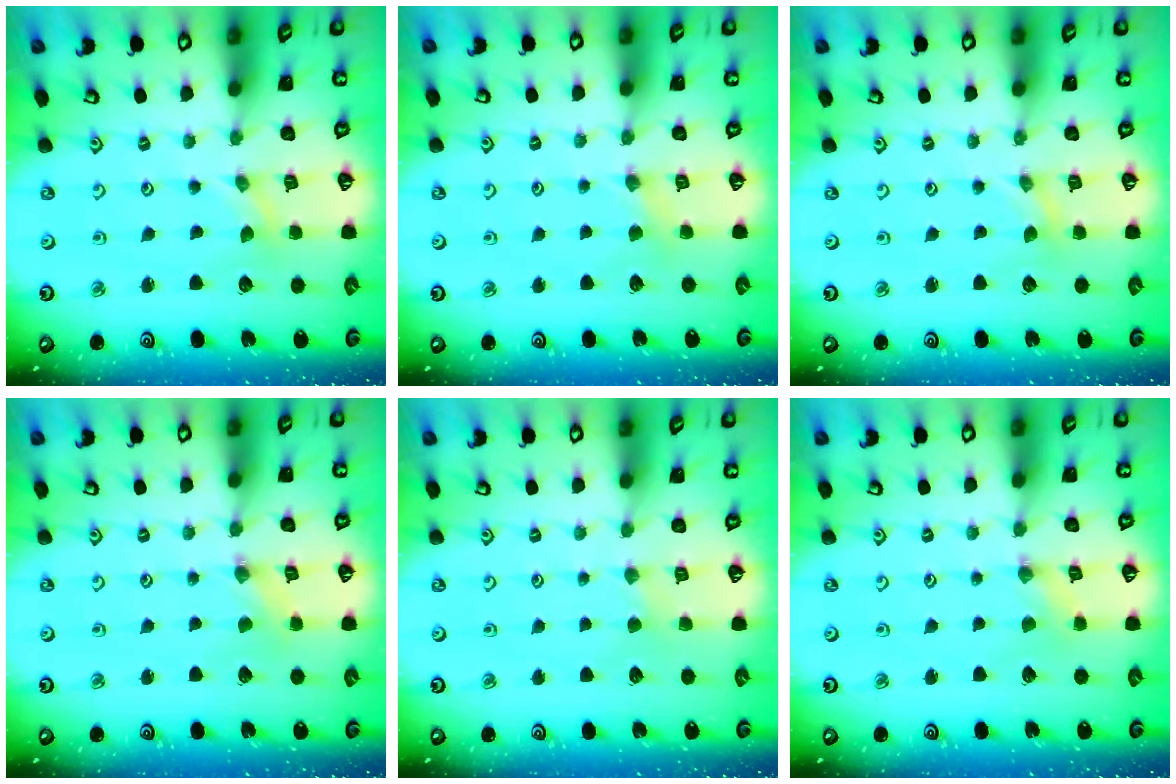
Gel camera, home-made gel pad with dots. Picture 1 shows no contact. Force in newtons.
{"total": 2.6, "press": 2.6, "slide": 0.4}
{"total": 0.0}
{"total": 0.0}
{"total": 1.4, "press": 1.4, "slide": 0.4}
{"total": 0.6, "press": 0.5, "slide": 0.1}